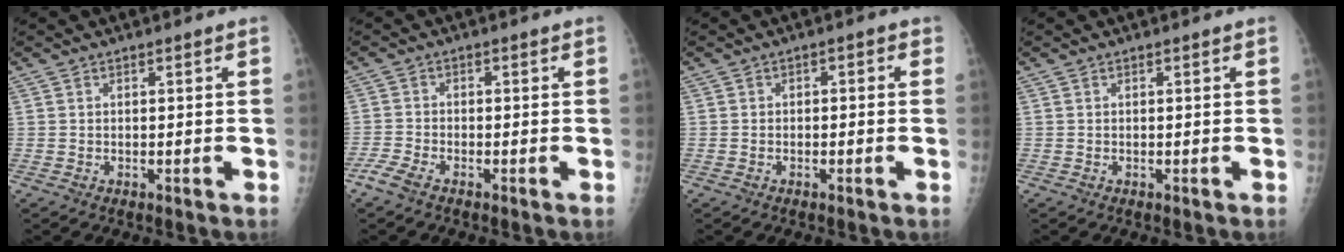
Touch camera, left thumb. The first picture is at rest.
{"total": 3.2, "force": [-2.6, 0.9, 1.7], "torque": [-0.051, 0.006, -0.055]}
{"total": 1.0, "force": [-0.2, 0.8, 0.5], "torque": [0.002, 0.006, -0.010]}
{"total": 0.0}